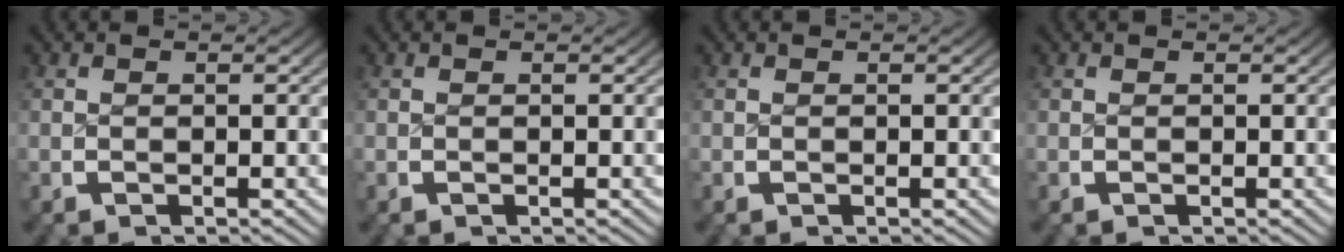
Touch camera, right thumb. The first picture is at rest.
{"total": 0.0}
{"total": 0.0}
{"total": 0.0}